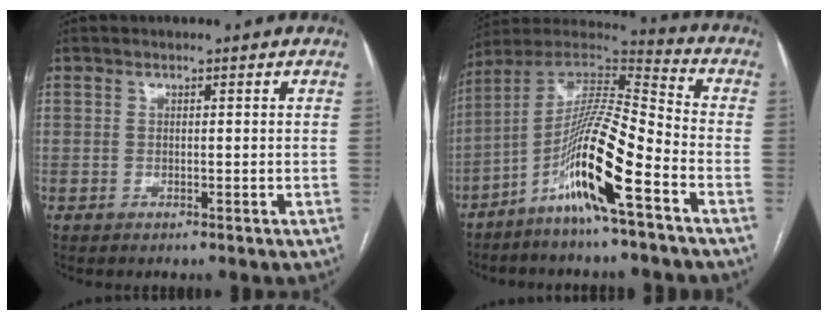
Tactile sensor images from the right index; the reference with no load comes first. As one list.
[{"total": 14.5, "force": [-7.3, 0.3, 12.5], "torque": [-0.244, -0.003, -0.142]}]